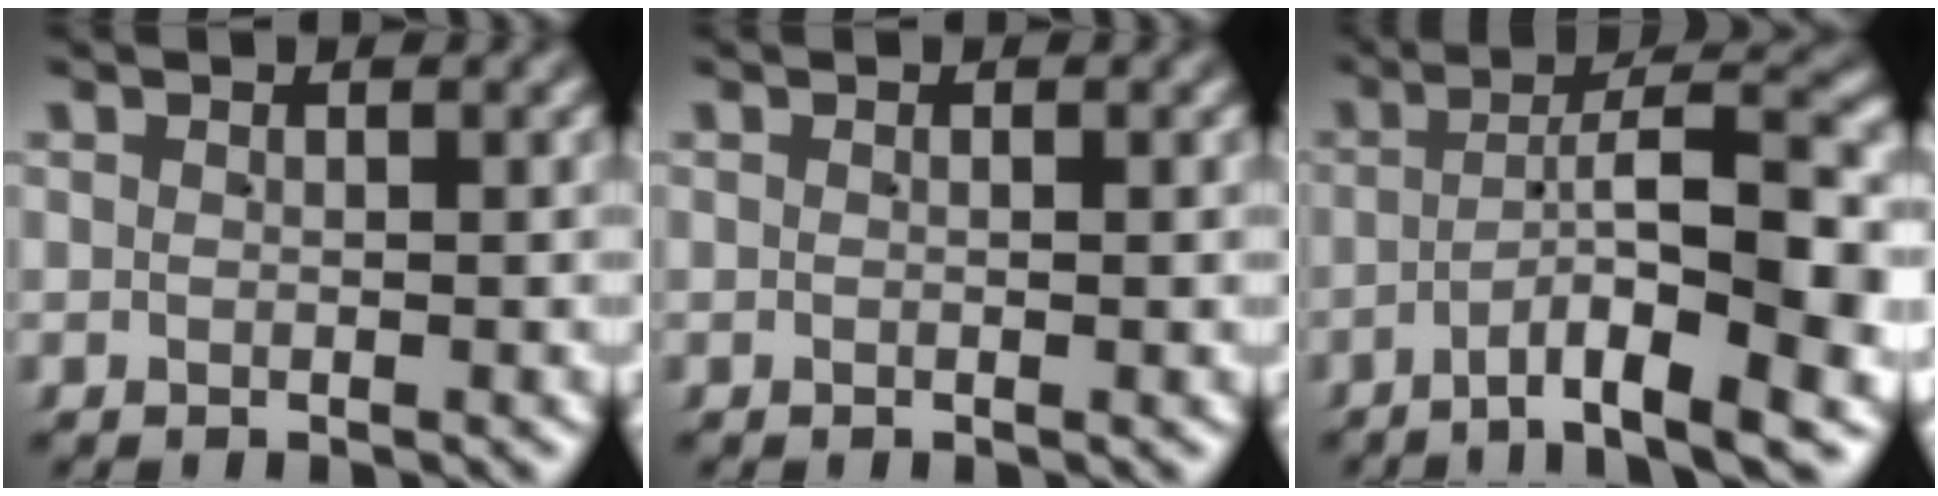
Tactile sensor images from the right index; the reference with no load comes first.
{"total": 0.0}
{"total": 9.4, "force": [-3.2, 2.7, 8.4], "torque": [-0.109, -0.002, -0.047]}